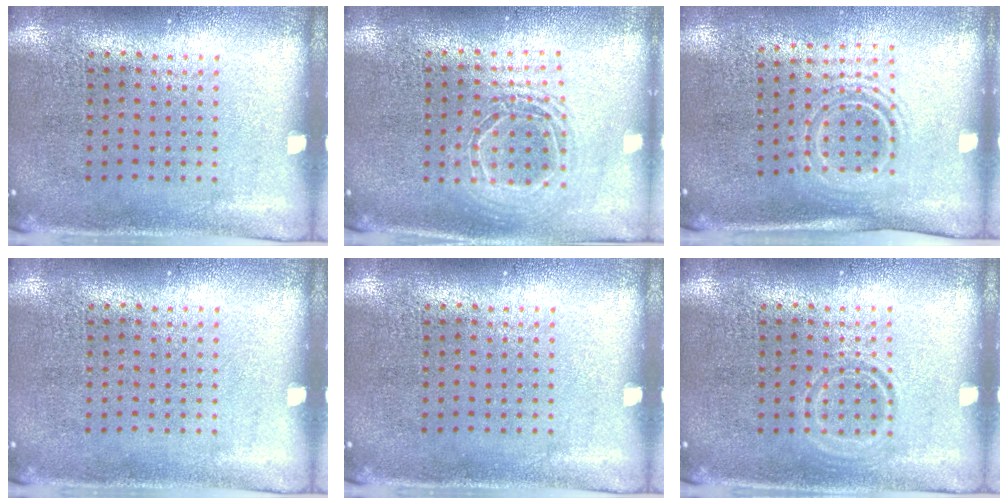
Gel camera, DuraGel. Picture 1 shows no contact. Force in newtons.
{"total": 1.7, "press": 1.4, "slide": 0.9}
{"total": 1.5, "press": 1.1, "slide": 1.0}
{"total": 0.0}
{"total": 0.0}
{"total": 1.4, "press": 1.3, "slide": 0.4}